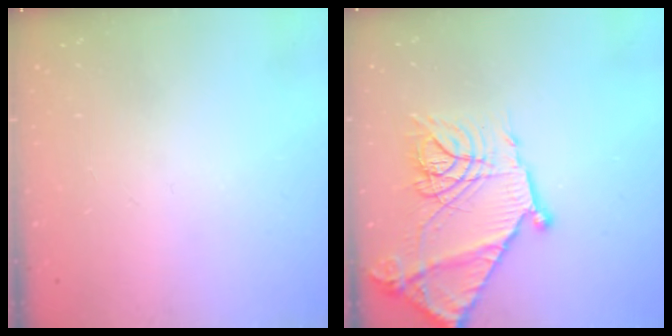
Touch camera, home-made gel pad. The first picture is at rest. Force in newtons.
{"total": 21.3, "press": 21.2, "slide": 1.6}